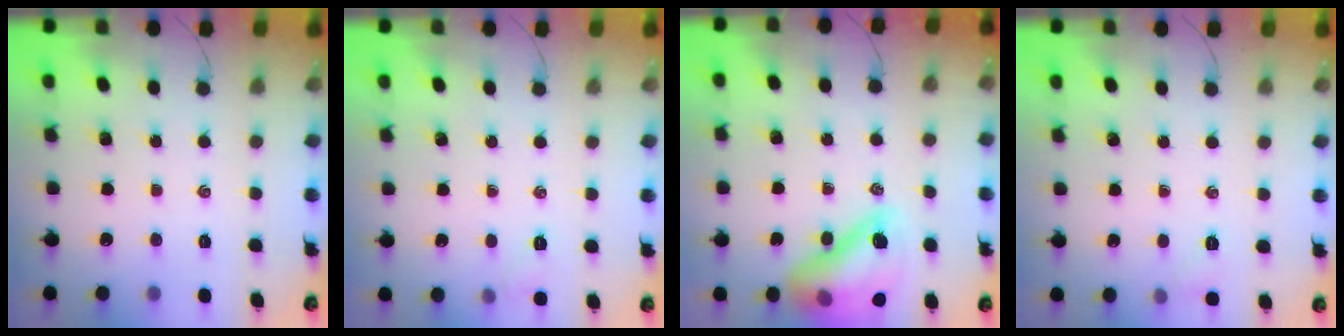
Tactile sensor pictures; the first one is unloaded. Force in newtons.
{"total": 4.6, "press": 4.4, "slide": 1.3}
{"total": 18.0, "press": 17.4, "slide": 4.6}
{"total": 4.3, "press": 4.1, "slide": 1.3}